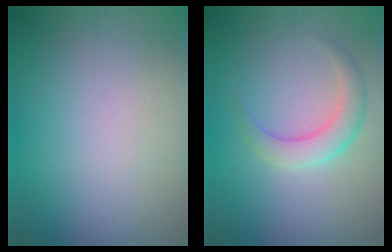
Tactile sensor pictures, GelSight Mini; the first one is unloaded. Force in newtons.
{"total": 2.8, "press": 2.8, "slide": 0.1}